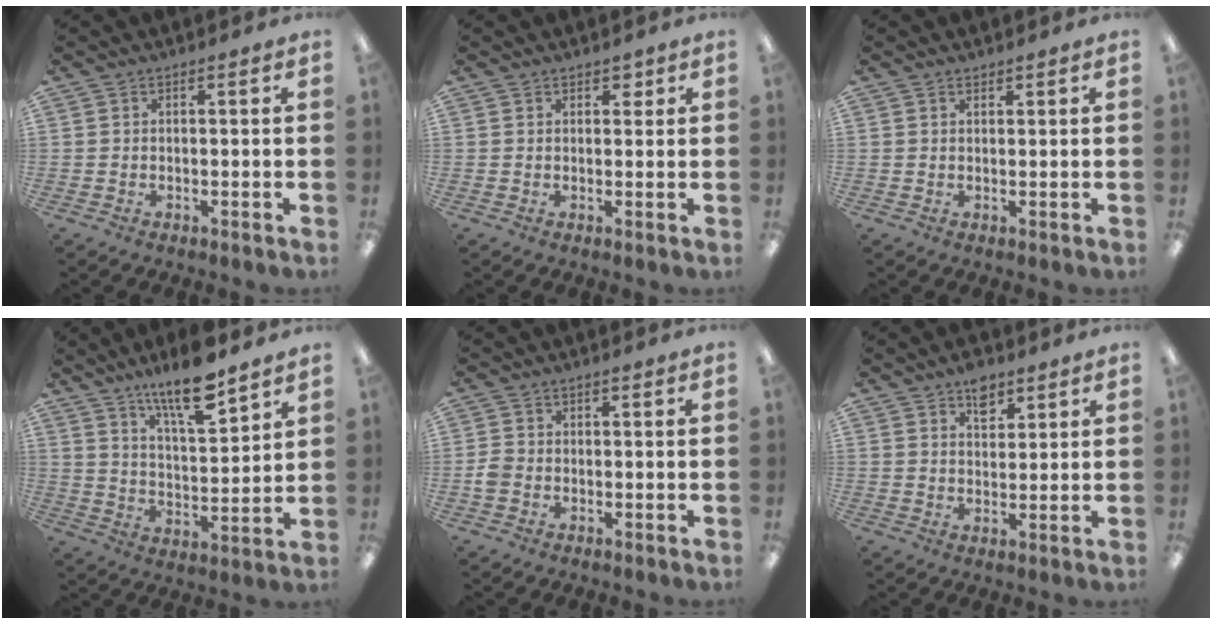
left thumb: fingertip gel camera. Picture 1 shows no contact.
{"total": 1.8, "force": [1.3, 1.1, 0.6], "torque": [0.003, -0.004, 0.021]}
{"total": 0.9, "force": [0.8, 0.3, 0.2], "torque": [-0.004, -0.001, 0.016]}
{"total": 13.1, "force": [10.1, 3.2, 7.7], "torque": [-0.125, -0.059, 0.171]}
{"total": 2.5, "force": [-0.8, 2.1, 1.2], "torque": [-0.020, 0.005, -0.015]}
{"total": 5.6, "force": [3.8, 3.2, 2.5], "torque": [-0.017, -0.017, 0.063]}